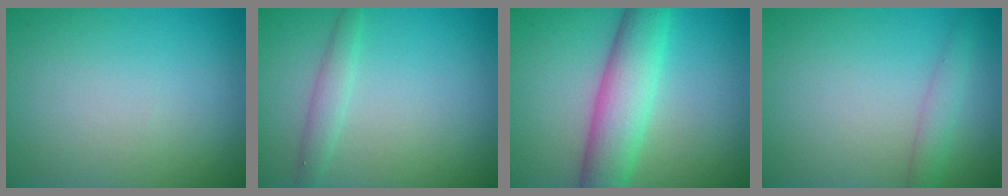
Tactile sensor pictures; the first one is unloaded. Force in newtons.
{"total": 1.6, "press": 1.6, "slide": 0.1}
{"total": 6.1, "press": 6.1, "slide": 0.2}
{"total": 1.7, "press": 1.7, "slide": 0.0}